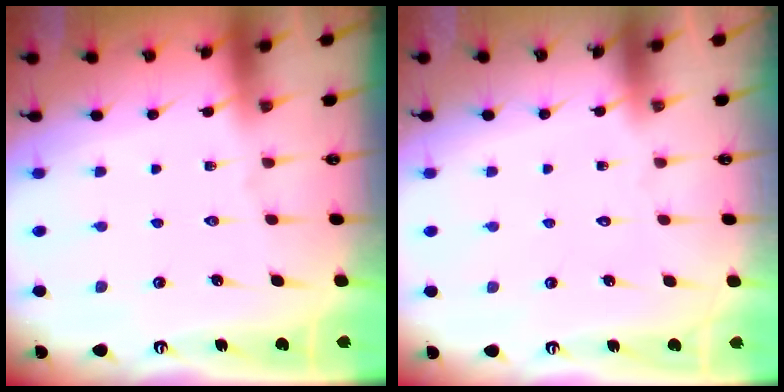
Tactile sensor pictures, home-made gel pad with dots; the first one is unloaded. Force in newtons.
{"total": 1.7, "press": 1.7, "slide": 0.1}